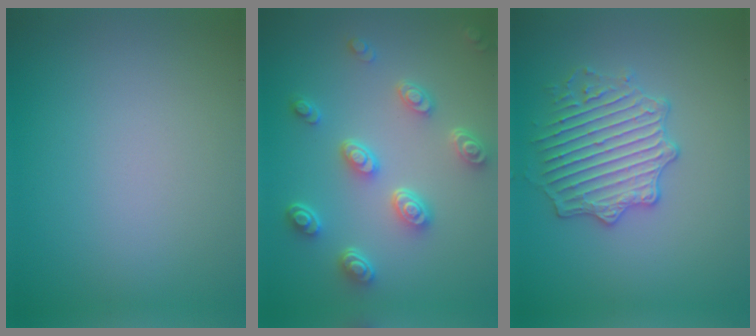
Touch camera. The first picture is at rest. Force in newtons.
{"total": 5.1, "press": 3.9, "slide": 3.2}
{"total": 4.0, "press": 4.0, "slide": 0.5}